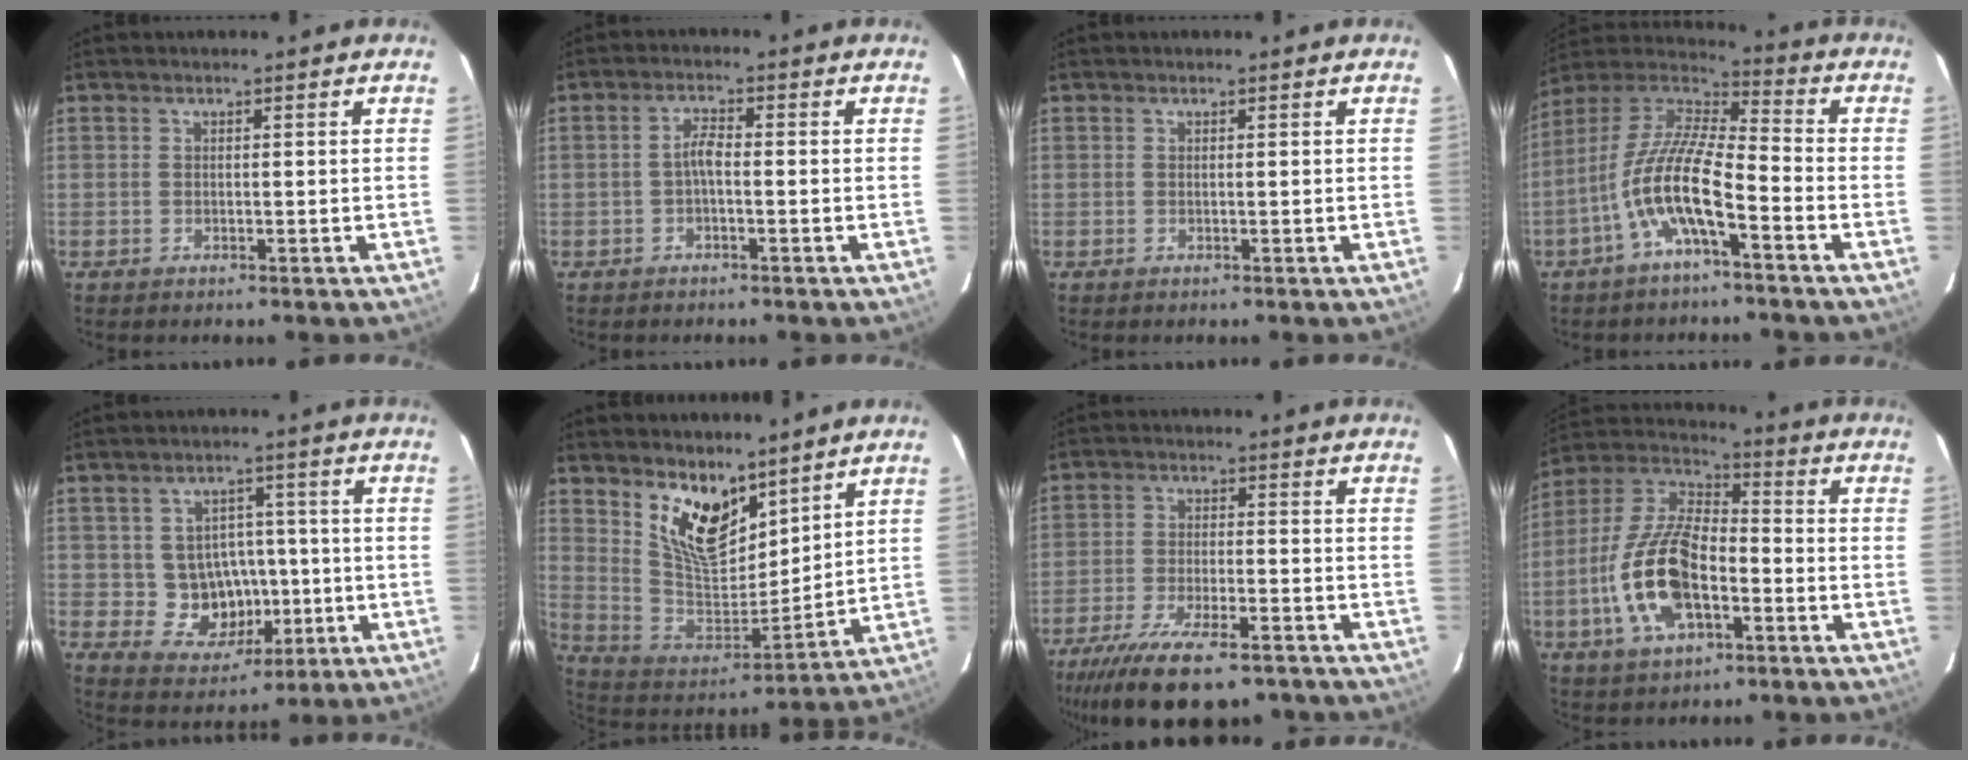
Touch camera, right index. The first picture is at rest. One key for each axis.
{"total": 2.4, "fx": -0.8, "fy": 0.6, "fz": 2.2, "tx": -0.046, "ty": 0.009, "tz": -0.017}
{"total": 0.0}
{"total": 13.9, "fx": -5.8, "fy": 3.5, "fz": 12.2, "tx": -0.236, "ty": -0.001, "tz": -0.115}
{"total": 8.9, "fx": -1.0, "fy": 8.2, "fz": 3.4, "tx": -0.075, "ty": 0.014, "tz": 0.005}
{"total": 14.3, "fx": 9.4, "fy": 6.8, "fz": 8.2, "tx": -0.157, "ty": -0.010, "tz": 0.188}
{"total": 17.6, "fx": -13.2, "fy": 5.4, "fz": 10.3, "tx": -0.211, "ty": -0.045, "tz": -0.208}
{"total": 16.4, "fx": -5.2, "fy": 7.6, "fz": 13.5, "tx": -0.288, "ty": 0.002, "tz": -0.098}